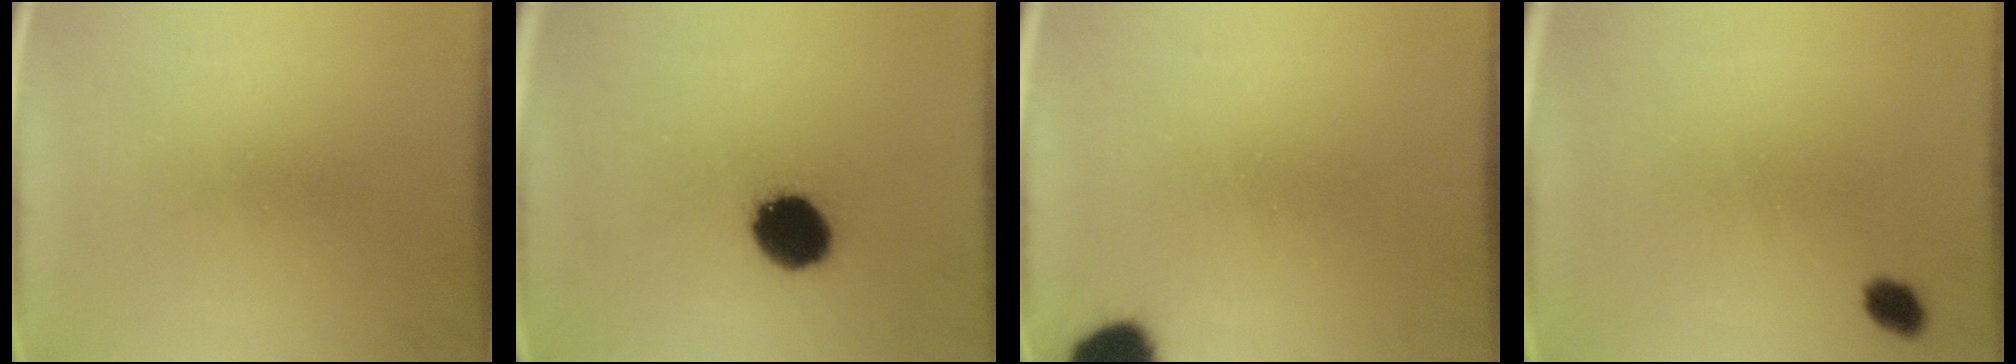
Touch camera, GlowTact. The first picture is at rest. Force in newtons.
{"total": 10.8}
{"total": 9.2}
{"total": 2.8}